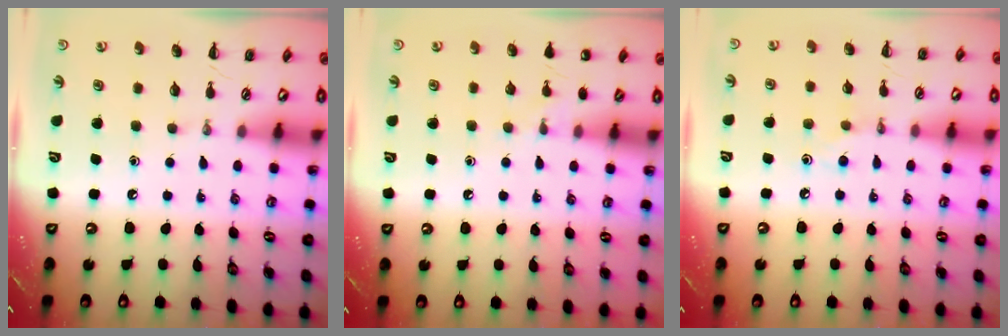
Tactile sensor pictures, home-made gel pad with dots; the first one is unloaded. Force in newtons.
{"total": 6.4, "press": 6.2, "slide": 1.8}
{"total": 3.9, "press": 3.8, "slide": 1.1}